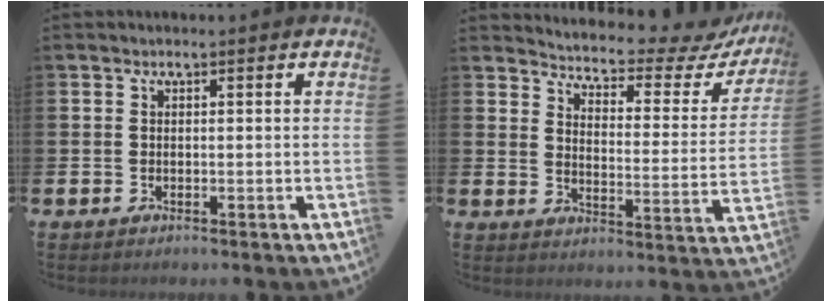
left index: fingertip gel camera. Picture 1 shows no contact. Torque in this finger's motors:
{"motor_torque": [1.07, -1.07, 0.47, 0.05]}